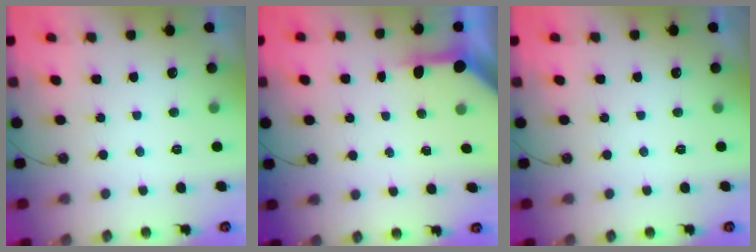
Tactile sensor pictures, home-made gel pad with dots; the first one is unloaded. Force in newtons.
{"total": 4.2, "press": 4.2, "slide": 0.4}
{"total": 0.0}